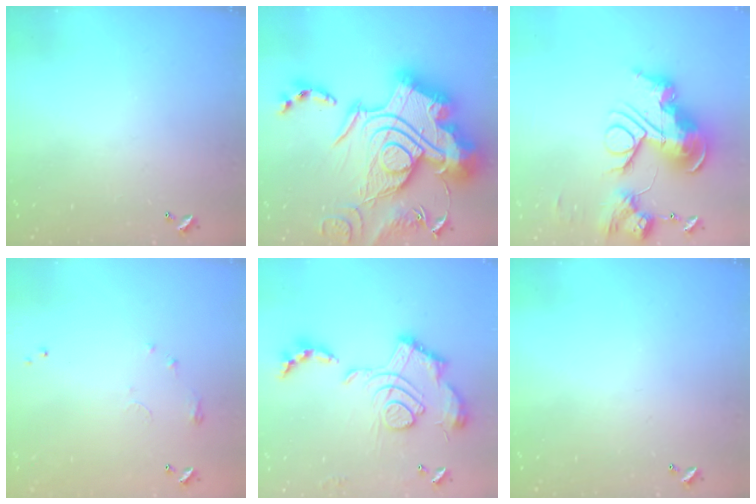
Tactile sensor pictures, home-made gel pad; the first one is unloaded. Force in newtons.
{"total": 0.7, "press": 0.7, "slide": 0.1}
{"total": 0.7, "press": 0.7, "slide": 0.0}
{"total": 6.3, "press": 6.3, "slide": 0.9}
{"total": 2.4, "press": 1.9, "slide": 1.5}
{"total": 0.0}